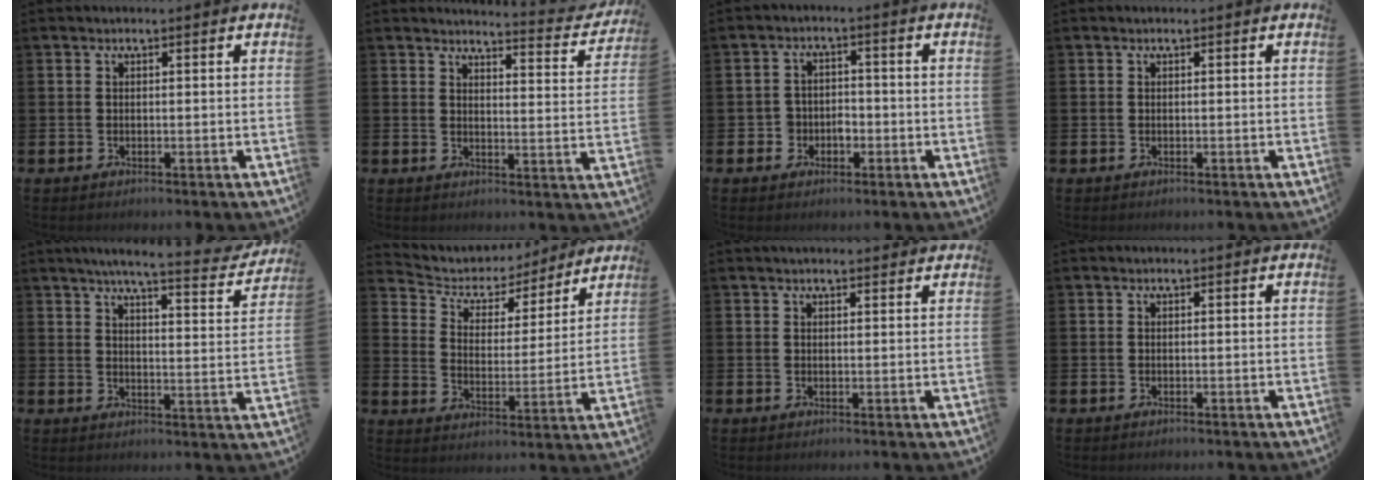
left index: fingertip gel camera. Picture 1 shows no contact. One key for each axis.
{"total": 3.6, "fx": 3.5, "fy": 0.3, "fz": 0.5, "tx": -0.009, "ty": -0.036, "tz": 0.054}
{"total": 2.9, "fx": -1.3, "fy": 2.5, "fz": 0.4, "tx": -0.012, "ty": 0.005, "tz": -0.034}
{"total": 0.0}
{"total": 5.7, "fx": 5.2, "fy": 0.2, "fz": 2.3, "tx": -0.049, "ty": -0.037, "tz": 0.083}
{"total": 5.6, "fx": 5.0, "fy": 2.4, "fz": 1.0, "tx": -0.043, "ty": -0.042, "tz": 0.079}
{"total": 1.6, "fx": 1.6, "fy": 0.4, "fz": 0.3, "tx": 0.005, "ty": -0.005, "tz": 0.026}
{"total": 0.0}